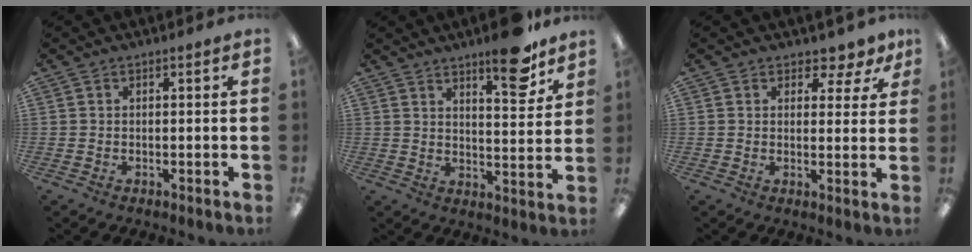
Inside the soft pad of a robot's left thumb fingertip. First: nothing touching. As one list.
[{"total": 12.1, "force": [8.7, 3.2, 7.7], "torque": [-0.089, -0.055, 0.141]}, {"total": 4.3, "force": [2.9, 2.8, 1.7], "torque": [-0.009, -0.016, 0.047]}]